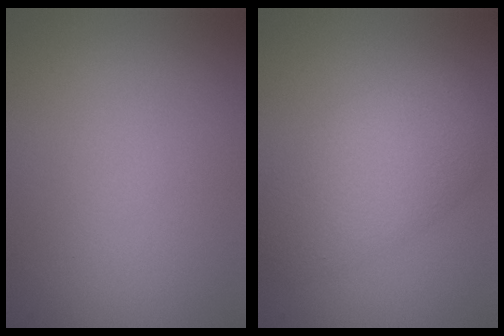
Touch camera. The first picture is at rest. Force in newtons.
{"total": 5.0, "press": 5.0, "slide": 0.2}